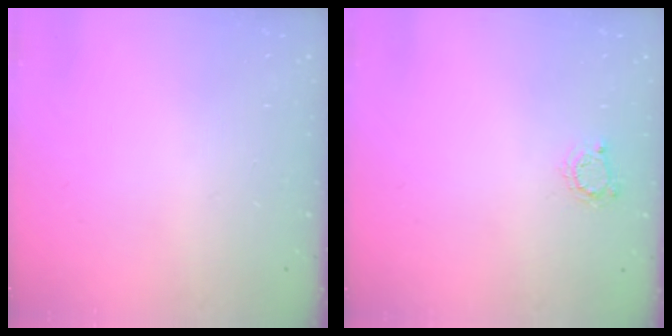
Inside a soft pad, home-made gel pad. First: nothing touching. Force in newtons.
{"total": 3.7, "press": 3.6, "slide": 0.5}